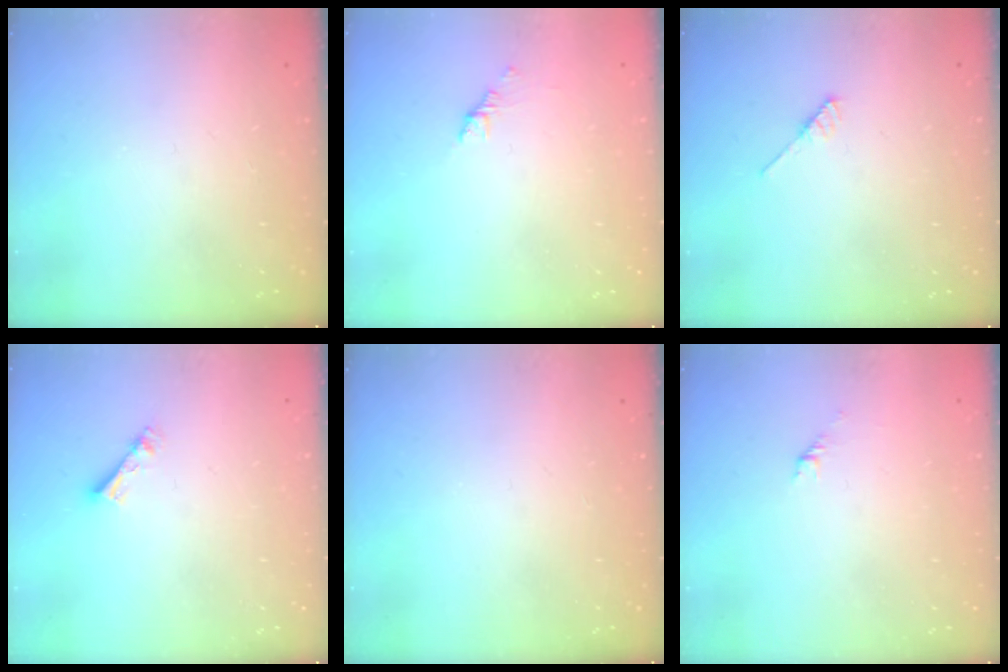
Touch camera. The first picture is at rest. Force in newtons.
{"total": 1.1, "press": 1.0, "slide": 0.5}
{"total": 3.7, "press": 3.7, "slide": 0.3}
{"total": 4.4, "press": 4.4, "slide": 0.5}
{"total": 0.0}
{"total": 1.5, "press": 1.4, "slide": 0.5}